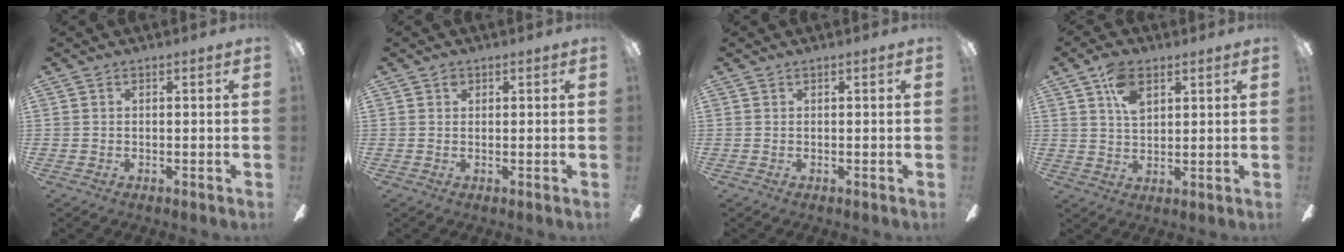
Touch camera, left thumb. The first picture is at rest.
{"total": 1.1, "force": [0.5, 0.8, 0.5], "torque": [-0.011, 0.004, 0.008]}
{"total": 0.0}
{"total": 7.6, "force": [3.6, 4.4, 5.0], "torque": [-0.091, 0.002, 0.066]}